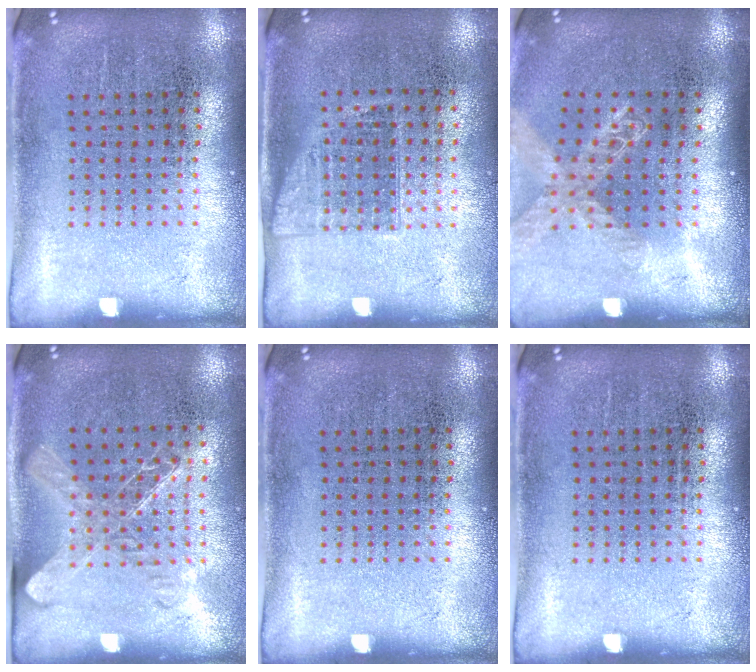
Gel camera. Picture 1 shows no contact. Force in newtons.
{"total": 1.1, "press": 0.9, "slide": 0.6}
{"total": 1.4, "press": 1.3, "slide": 0.4}
{"total": 1.4, "press": 1.2, "slide": 0.7}
{"total": 0.0}
{"total": 0.0}